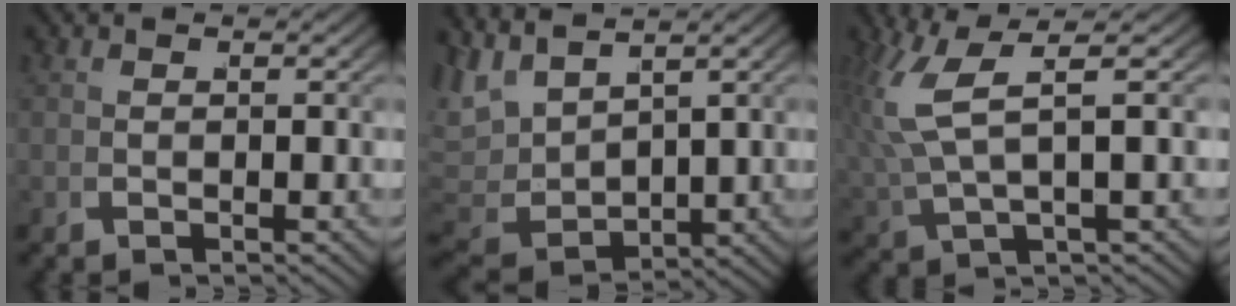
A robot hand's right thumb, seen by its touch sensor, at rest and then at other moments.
{"total": 8.1, "force": [1.5, 6.1, 5.1], "torque": [-0.133, -0.031, 0.048]}
{"total": 6.9, "force": [2.1, 3.4, 5.6], "torque": [-0.125, -0.005, 0.044]}